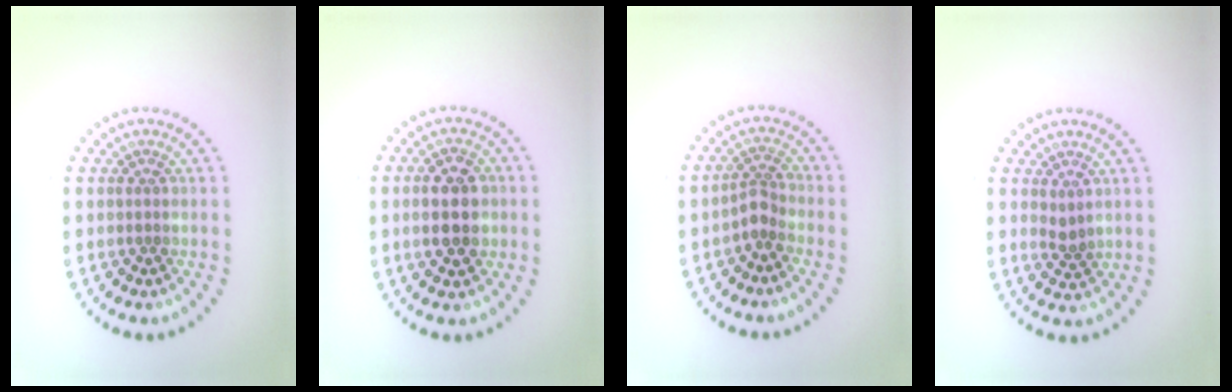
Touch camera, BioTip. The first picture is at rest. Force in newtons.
{"total": 4.5, "press": 4.5, "slide": 0.0}
{"total": 1.9, "press": 1.4, "slide": 1.3}
{"total": 1.3, "press": 1.0, "slide": 0.7}